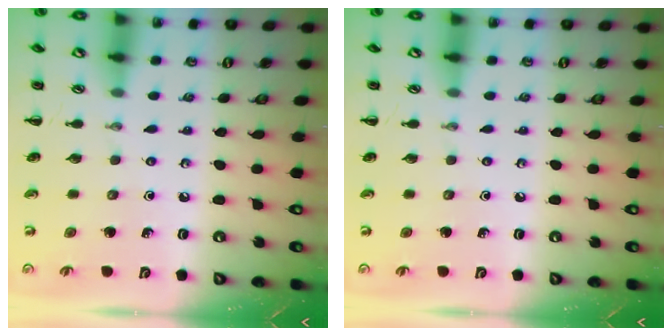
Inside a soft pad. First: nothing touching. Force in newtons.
{"total": 0.0}